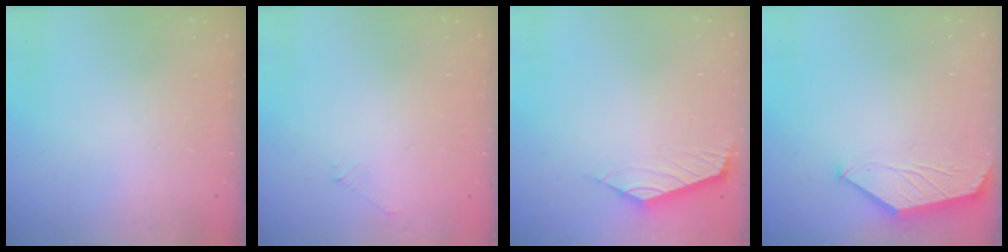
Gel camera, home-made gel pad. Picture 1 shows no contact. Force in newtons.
{"total": 0.0}
{"total": 2.4, "press": 2.3, "slide": 0.6}
{"total": 1.6, "press": 1.6, "slide": 0.4}